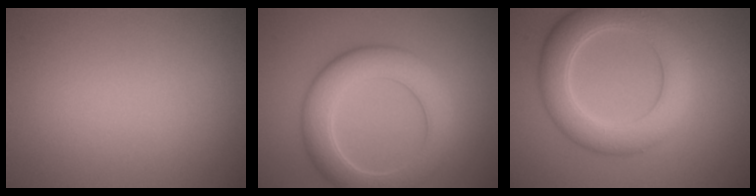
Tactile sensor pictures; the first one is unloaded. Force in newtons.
{"total": 6.4, "press": 6.4, "slide": 0.7}
{"total": 6.5, "press": 6.5, "slide": 0.3}